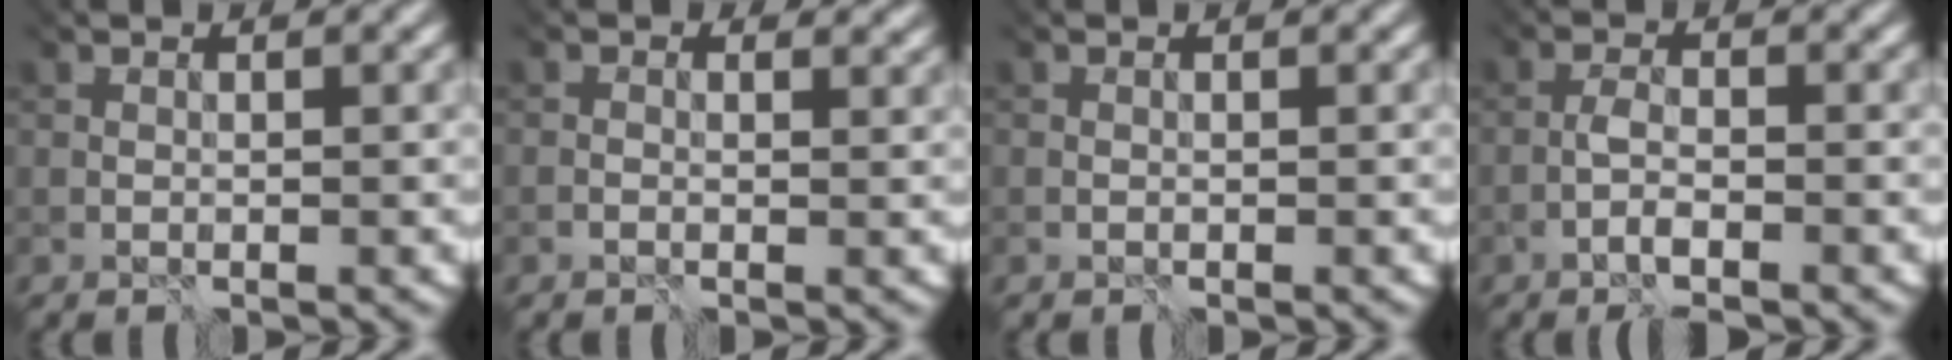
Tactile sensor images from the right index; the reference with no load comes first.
{"total": 0.7, "force": [-0.6, 0.3, 0.2], "torque": [0.001, -0.005, -0.008]}
{"total": 0.8, "force": [-0.6, -0.3, -0.4], "torque": [0.006, -0.001, -0.007]}
{"total": 4.6, "force": [-4.2, -0.4, 1.7], "torque": [-0.037, 0.001, -0.057]}